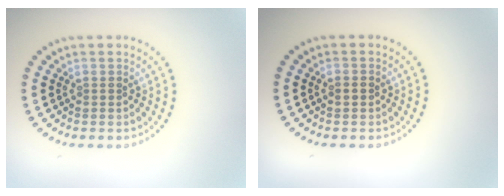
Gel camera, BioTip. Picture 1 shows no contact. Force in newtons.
{"total": 1.2, "press": 1.2, "slide": 0.1}